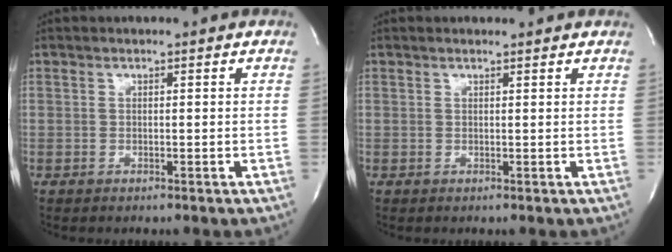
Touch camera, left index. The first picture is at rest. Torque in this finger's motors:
{"motor_torque": [0.29, -0.30, -0.01, -0.01]}